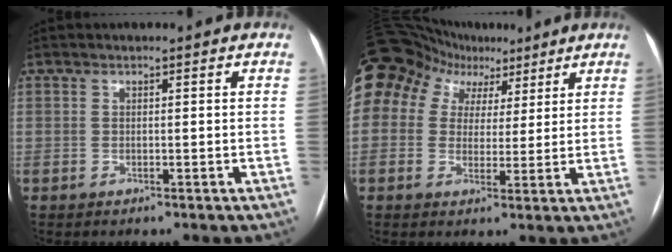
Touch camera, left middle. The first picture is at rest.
{"total": 15.8, "force": [8.4, 12.1, 5.5], "torque": [-0.156, 0.081, 0.152]}